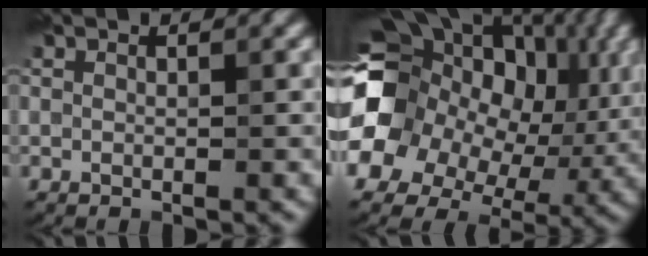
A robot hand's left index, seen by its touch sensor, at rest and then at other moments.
{"total": 19.3, "force": [2.2, 15.4, 11.4], "torque": [-0.213, -0.006, 0.037]}